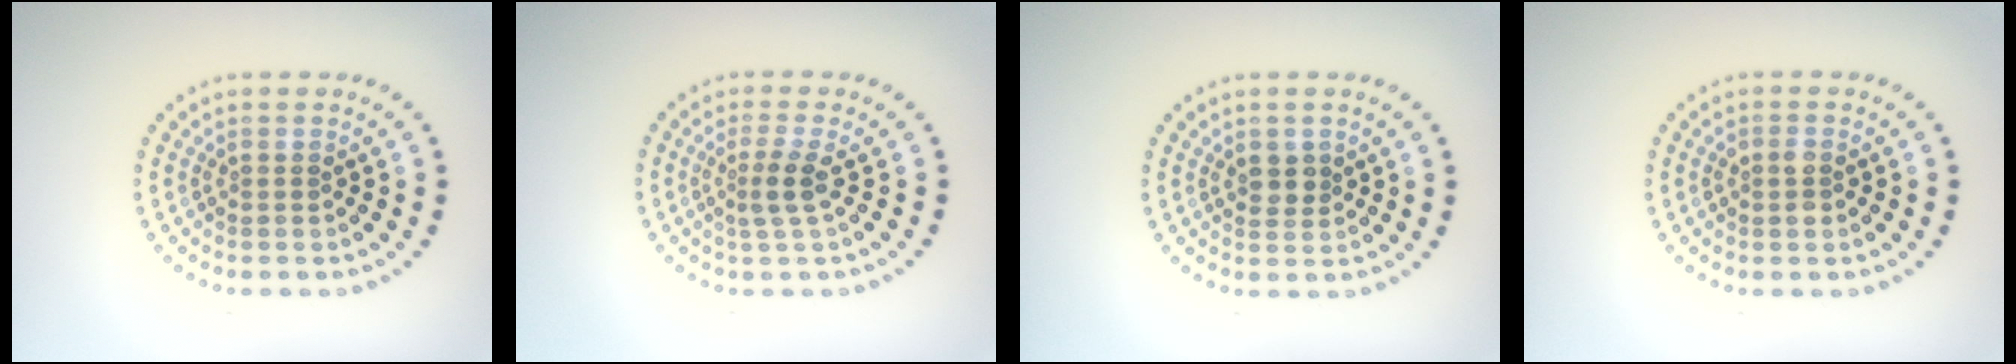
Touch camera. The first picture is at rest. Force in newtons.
{"total": 1.8, "press": 1.4, "slide": 1.2}
{"total": 1.8, "press": 1.7, "slide": 0.6}
{"total": 1.4, "press": 1.4, "slide": 0.2}